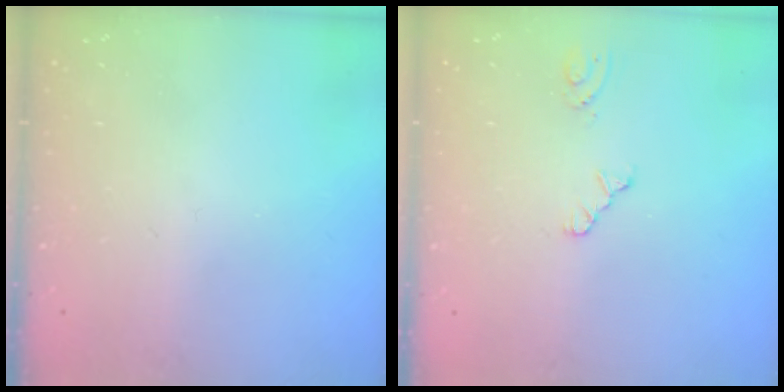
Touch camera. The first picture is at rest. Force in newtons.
{"total": 2.2, "press": 2.2, "slide": 0.3}